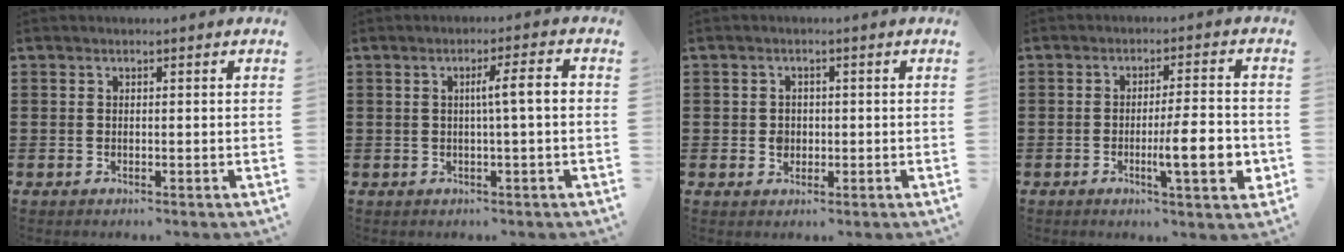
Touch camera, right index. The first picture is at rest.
{"total": 4.4, "force": [0.0, 0.0, 4.4], "torque": [-0.079, -0.002, -0.006]}
{"total": 2.0, "force": [-0.3, 1.8, 0.9], "torque": [-0.021, 0.006, -0.007]}
{"total": 9.0, "force": [-2.2, 1.4, 8.6], "torque": [-0.120, -0.011, -0.035]}